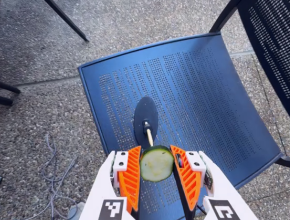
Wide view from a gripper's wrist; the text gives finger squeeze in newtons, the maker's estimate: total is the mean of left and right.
{"total": 11.8, "left": 11.7, "right": 11.9}